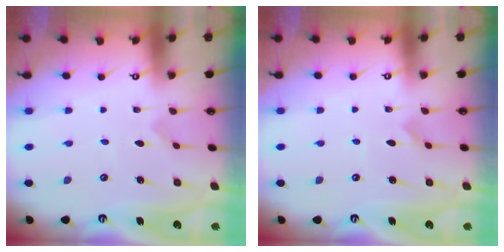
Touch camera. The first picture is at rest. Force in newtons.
{"total": 3.1, "press": 3.1, "slide": 0.2}